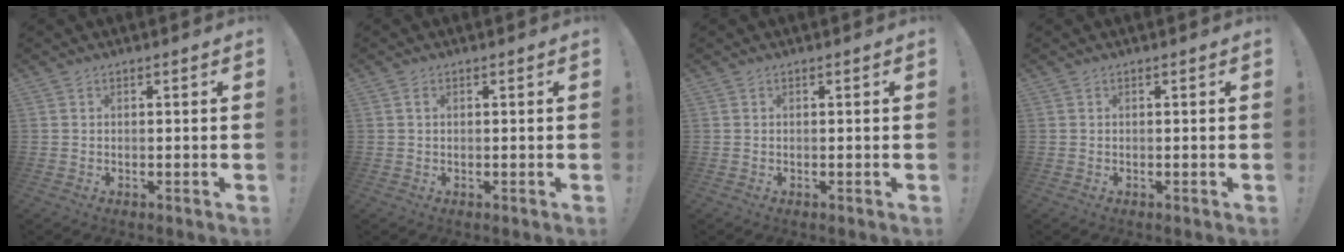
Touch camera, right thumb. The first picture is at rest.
{"total": 0.8, "force": [0.2, 0.4, 0.6], "torque": [-0.017, 0.003, 0.005]}
{"total": 0.0}
{"total": 0.0}